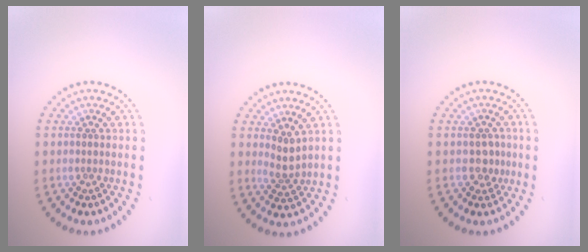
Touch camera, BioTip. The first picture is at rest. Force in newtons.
{"total": 1.8, "press": 1.4, "slide": 1.2}
{"total": 1.4, "press": 1.2, "slide": 0.6}